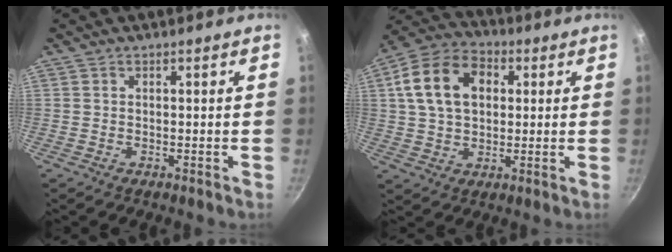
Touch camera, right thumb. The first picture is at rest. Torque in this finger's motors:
{"motor_torque": [-0.86, 1.31, 1.09, 0.27, 0.44]}